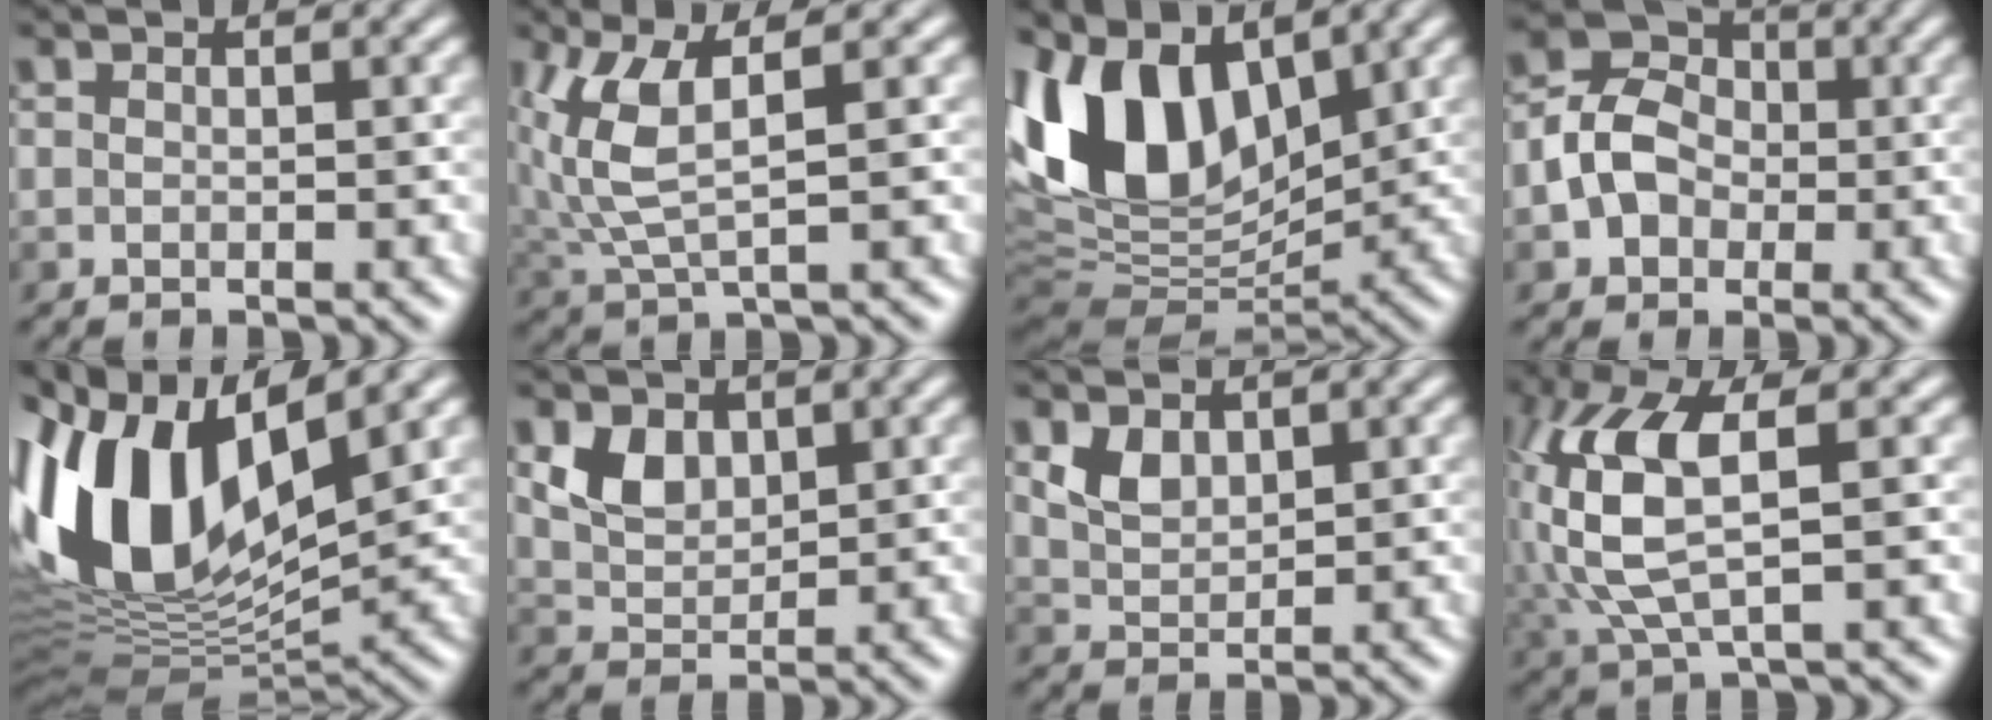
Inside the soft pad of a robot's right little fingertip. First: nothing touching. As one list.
[{"total": 6.2, "force": [0.6, 2.7, 5.6], "torque": [-0.130, 0.004, 0.008]}, {"total": 12.4, "force": [4.2, 7.5, 8.9], "torque": [-0.188, 0.027, 0.065]}, {"total": 5.2, "force": [-1.6, 4.1, 2.7], "torque": [-0.055, 0.010, -0.039]}, {"total": 13.8, "force": [2.7, 7.9, 11.0], "torque": [-0.234, 0.023, 0.038]}, {"total": 2.6, "force": [0.7, 1.9, 1.5], "torque": [-0.039, -0.011, 0.012]}, {"total": 1.7, "force": [0.4, 1.3, 1.0], "torque": [-0.032, -0.007, 0.011]}, {"total": 9.1, "force": [-0.1, 3.9, 8.2], "torque": [-0.184, 0.009, -0.008]}]